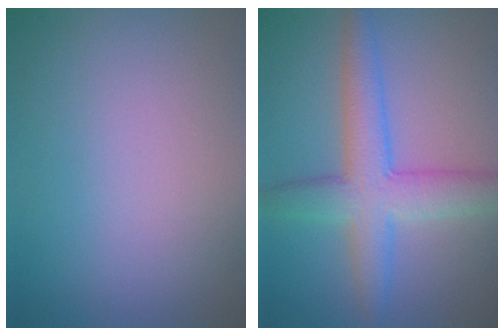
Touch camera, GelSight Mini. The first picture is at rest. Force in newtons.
{"total": 5.5, "press": 5.5, "slide": 0.1}